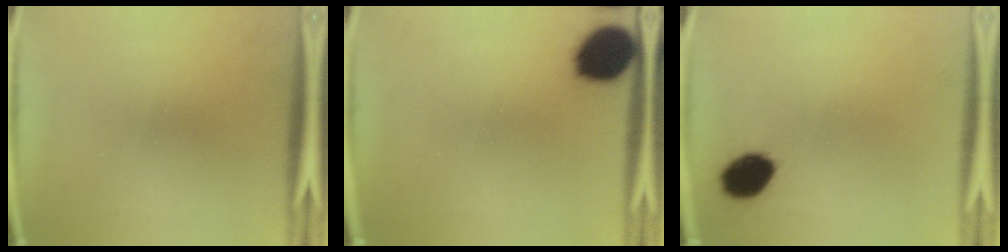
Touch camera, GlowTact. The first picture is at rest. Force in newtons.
{"total": 14.7}
{"total": 7.9}